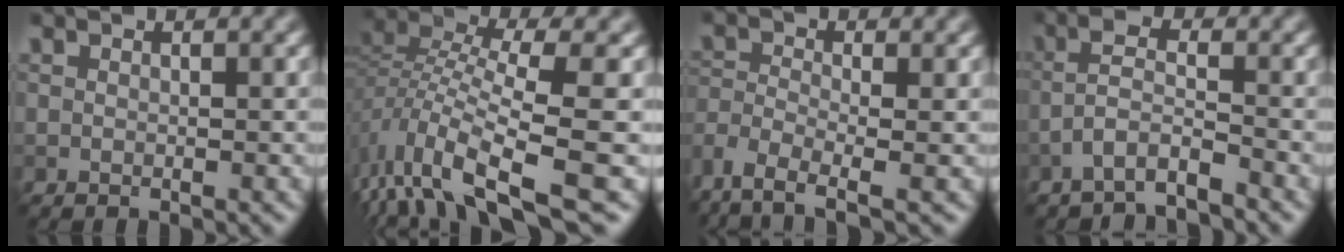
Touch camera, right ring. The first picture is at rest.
{"total": 9.3, "force": [-5.0, 2.6, 7.4], "torque": [-0.139, 0.003, -0.100]}
{"total": 4.6, "force": [-3.4, 1.3, 2.8], "torque": [-0.062, -0.008, -0.076]}
{"total": 3.3, "force": [-2.3, 0.5, 2.3], "torque": [-0.047, 0.009, -0.055]}